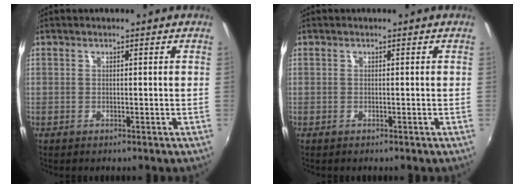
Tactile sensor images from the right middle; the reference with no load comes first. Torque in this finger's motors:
{"motor_torque": [-0.36, -0.22, -0.09, -0.01]}